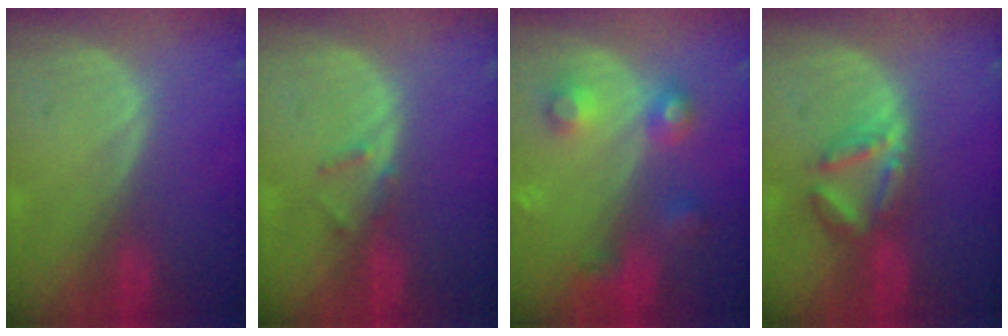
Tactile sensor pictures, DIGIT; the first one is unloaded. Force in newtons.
{"total": 1.8, "press": 1.5, "slide": 0.9}
{"total": 5.8, "press": 5.8, "slide": 0.3}
{"total": 5.0, "press": 5.0, "slide": 0.5}